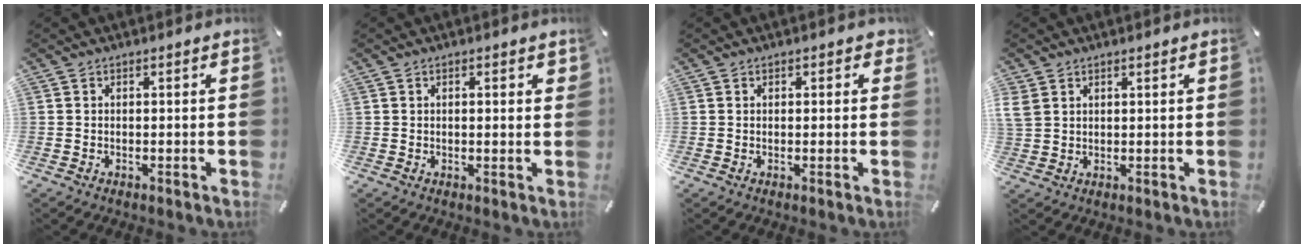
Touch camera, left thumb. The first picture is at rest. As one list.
[{"total": 1.3, "force": [0.4, 0.5, 1.1], "torque": [-0.015, -0.001, 0.005]}, {"total": 1.1, "force": [0.5, 0.8, 0.6], "torque": [0.004, -0.001, 0.004]}, {"total": 3.3, "force": [2.0, 2.3, 1.1], "torque": [-0.034, -0.001, 0.038]}]